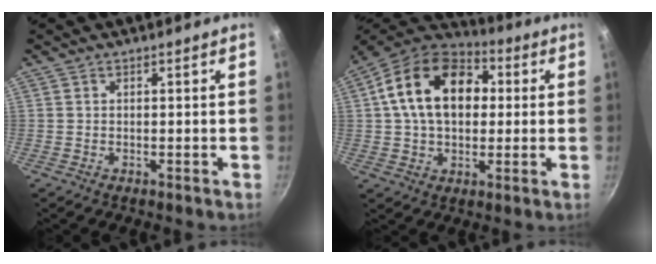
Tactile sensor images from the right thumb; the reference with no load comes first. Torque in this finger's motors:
{"motor_torque": [0.70, 3.38, 1.51, 0.28, 0.38]}